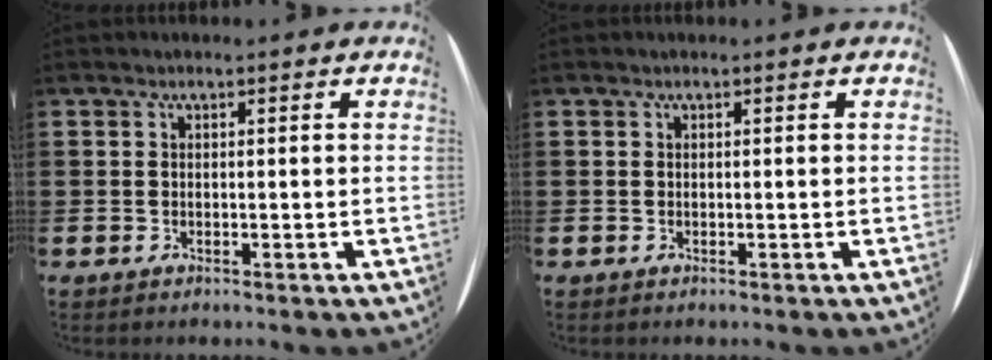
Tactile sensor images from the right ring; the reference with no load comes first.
{"total": 0.0}